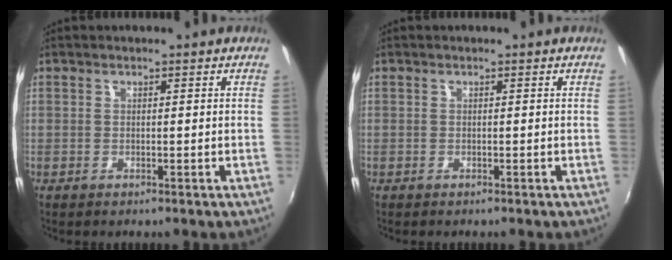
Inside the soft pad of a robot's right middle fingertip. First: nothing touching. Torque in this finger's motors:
{"motor_torque": [0.03, -0.33, -0.01, 0.01]}